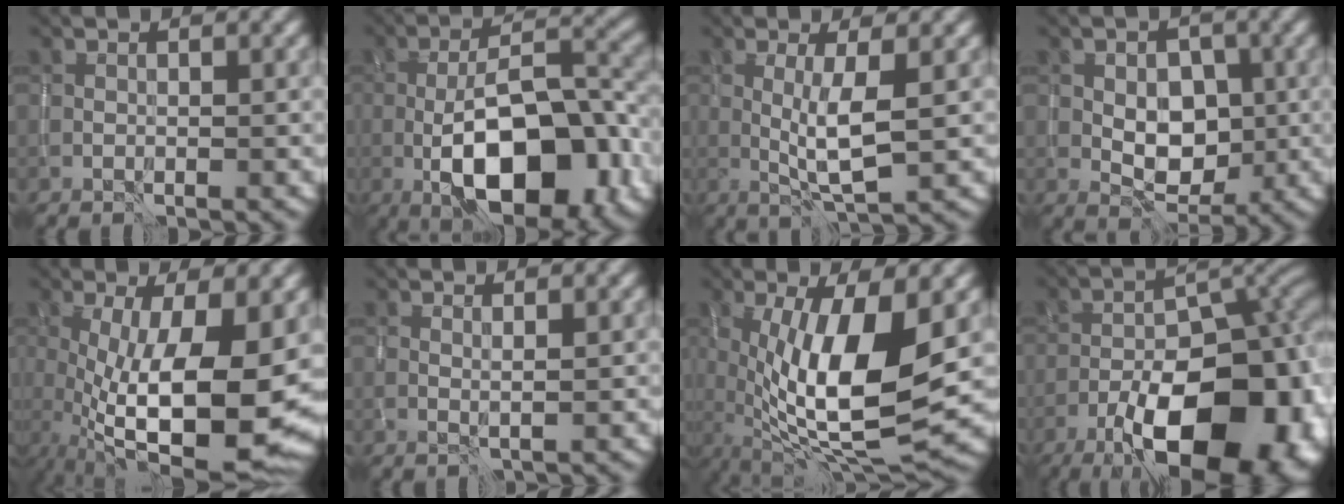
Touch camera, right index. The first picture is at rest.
{"total": 12.5, "force": [-4.6, 4.9, 10.5], "torque": [-0.163, 0.007, -0.081]}
{"total": 4.1, "force": [0.0, 0.7, 4.1], "torque": [-0.084, -0.001, 0.002]}
{"total": 5.0, "force": [-0.1, 3.4, 3.6], "torque": [-0.054, 0.000, -0.003]}
{"total": 14.3, "force": [-1.7, 5.4, 13.1], "torque": [-0.203, -0.018, -0.019]}
{"total": 0.7, "force": [0.4, -0.1, 0.6], "torque": [-0.012, 0.000, 0.005]}
{"total": 12.1, "force": [0.1, 3.9, 11.5], "torque": [-0.193, -0.011, 0.004]}
{"total": 17.4, "force": [-8.5, 8.4, 12.7], "torque": [-0.156, -0.003, -0.132]}